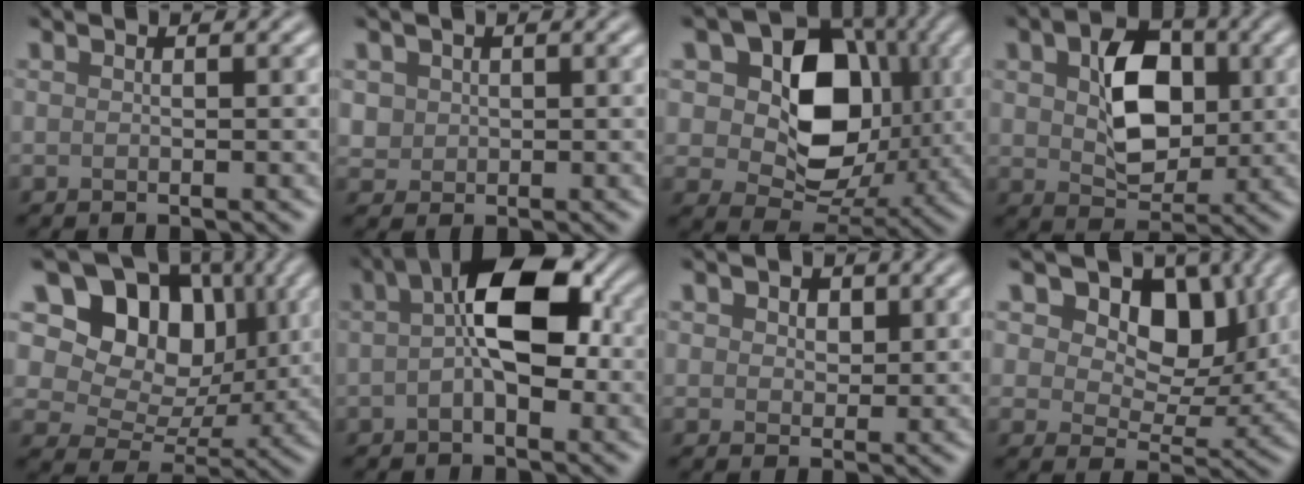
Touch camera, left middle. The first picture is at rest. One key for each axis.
{"total": 1.2, "fx": 0.5, "fy": 0.8, "fz": -0.6, "tx": -0.004, "ty": 0.001, "tz": 0.026}
{"total": 10.3, "fx": 2.2, "fy": 7.6, "fz": 6.6, "tx": -0.110, "ty": 0.002, "tz": 0.039}
{"total": 5.8, "fx": 1.2, "fy": 3.9, "fz": 4.1, "tx": -0.084, "ty": 0.007, "tz": 0.029}
{"total": 9.4, "fx": 4.2, "fy": 7.0, "fz": 4.7, "tx": -0.083, "ty": 0.002, "tz": 0.075}
{"total": 5.7, "fx": 0.8, "fy": 2.1, "fz": 5.3, "tx": -0.096, "ty": 0.023, "tz": 0.010}
{"total": 1.6, "fx": 1.3, "fy": 1.0, "fz": 0.0, "tx": -0.009, "ty": 0.009, "tz": 0.021}
{"total": 8.2, "fx": 4.2, "fy": 5.0, "fz": 4.8, "tx": -0.077, "ty": 0.004, "tz": 0.064}